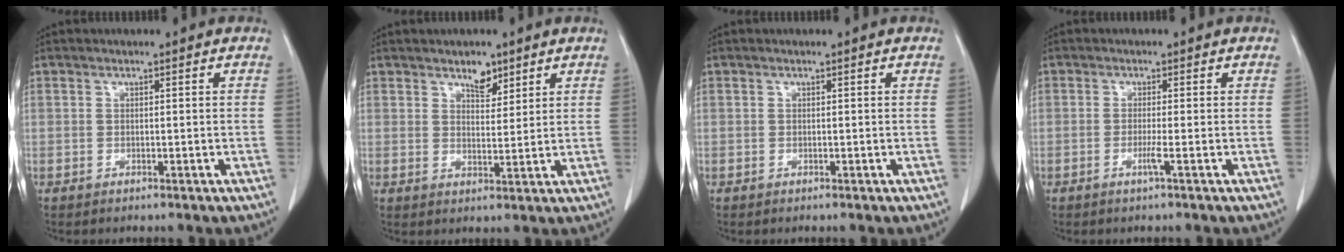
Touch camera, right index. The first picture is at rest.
{"total": 3.6, "force": [2.6, 1.7, 1.7], "torque": [-0.025, -0.004, 0.044]}
{"total": 0.0}
{"total": 1.6, "force": [-0.7, -0.4, 1.3], "torque": [-0.029, -0.002, -0.013]}